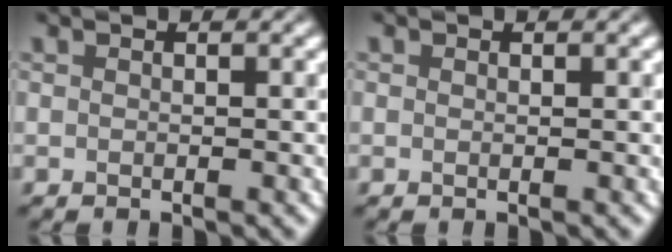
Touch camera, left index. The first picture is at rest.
{"total": 0.0}